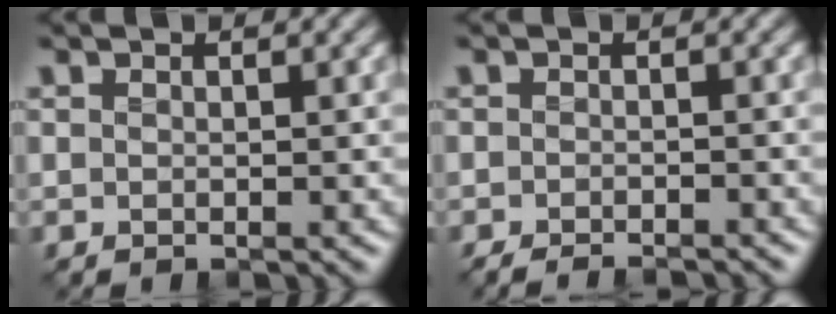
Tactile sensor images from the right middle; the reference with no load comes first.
{"total": 2.2, "force": [-2.2, 0.0, 0.4], "torque": [0.000, -0.006, -0.034]}